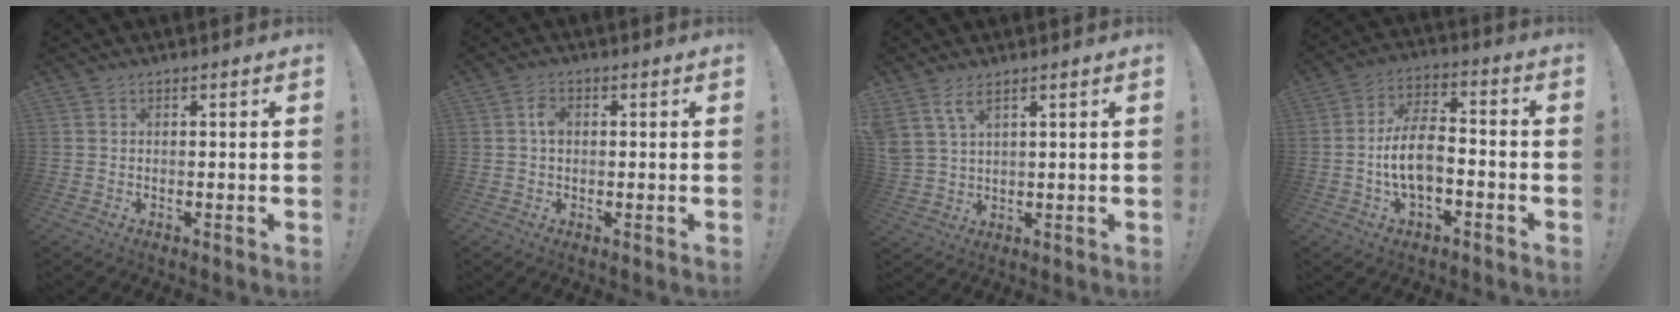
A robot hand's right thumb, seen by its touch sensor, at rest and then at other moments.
{"total": 3.2, "force": [0.3, 2.2, 2.3], "torque": [-0.028, 0.003, 0.002]}
{"total": 5.3, "force": [3.7, 1.7, 3.5], "torque": [-0.068, -0.015, 0.071]}
{"total": 13.4, "force": [-4.2, 7.5, 10.2], "torque": [-0.194, 0.026, -0.075]}